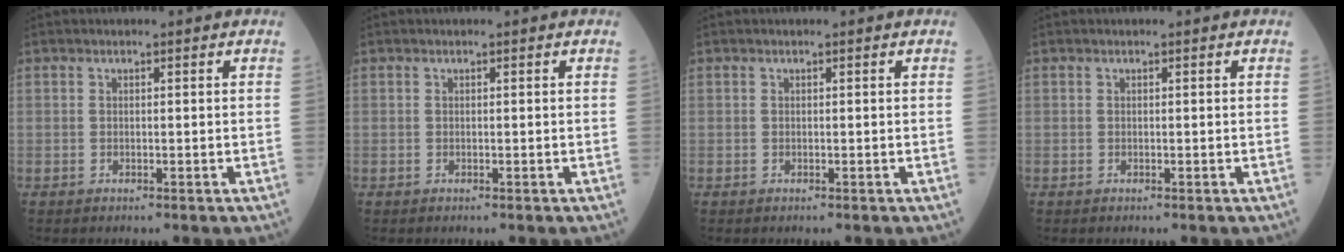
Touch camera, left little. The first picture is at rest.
{"total": 0.0}
{"total": 0.0}
{"total": 0.0}